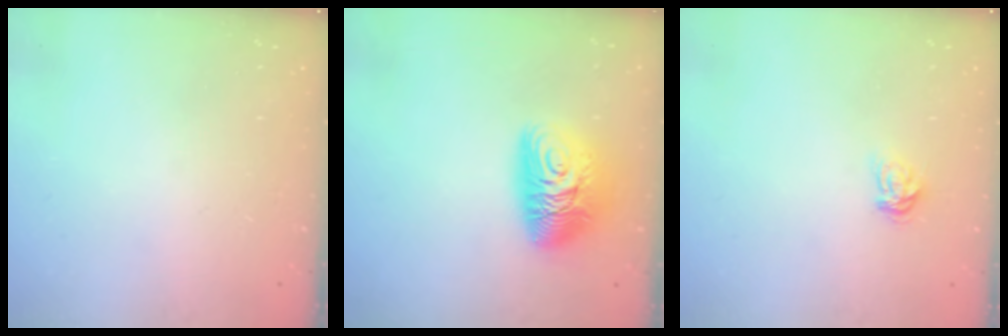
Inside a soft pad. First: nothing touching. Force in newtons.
{"total": 9.9, "press": 9.9, "slide": 0.9}
{"total": 5.5, "press": 5.5, "slide": 0.6}